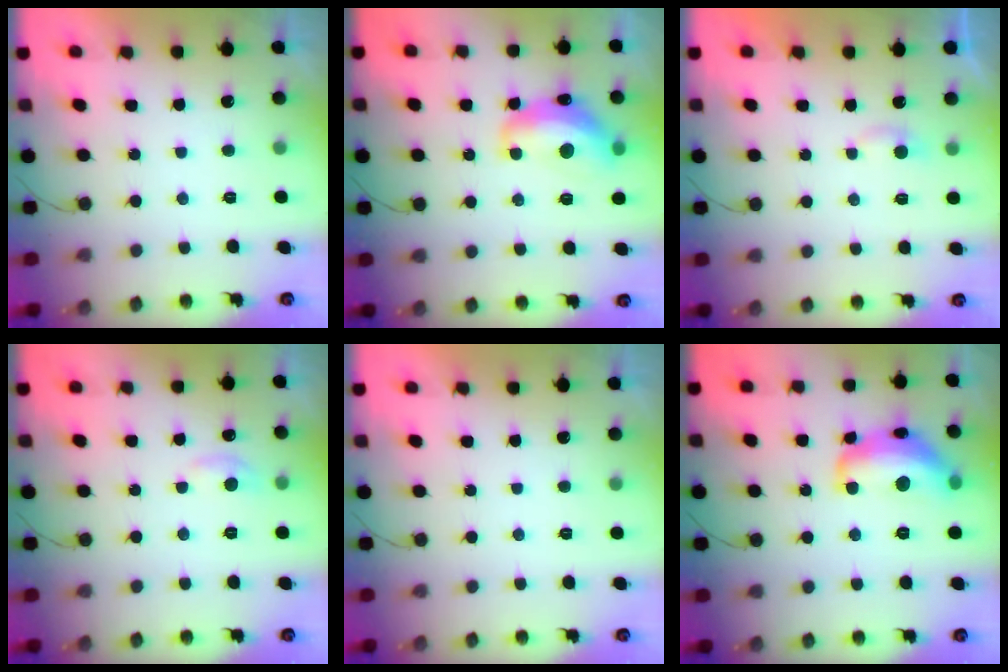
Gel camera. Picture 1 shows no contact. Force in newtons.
{"total": 13.7, "press": 13.7, "slide": 0.9}
{"total": 2.8, "press": 2.8, "slide": 0.2}
{"total": 7.0, "press": 7.0, "slide": 0.9}
{"total": 0.0}
{"total": 14.6, "press": 14.6, "slide": 1.2}